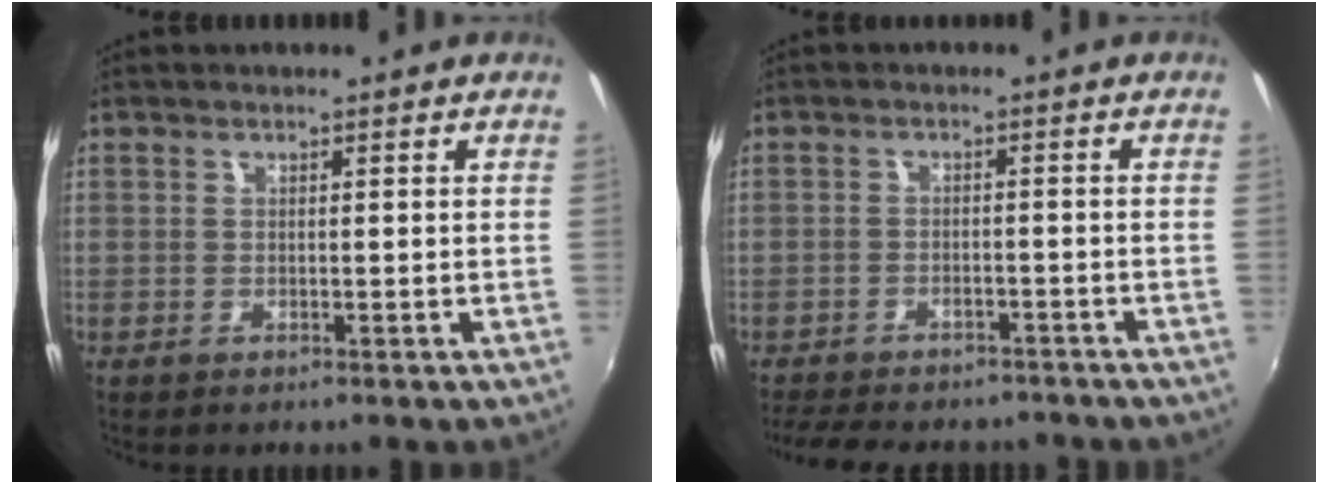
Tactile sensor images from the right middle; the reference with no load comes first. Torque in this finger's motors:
{"motor_torque": [1.08, -1.06, 0.11, 0.07]}